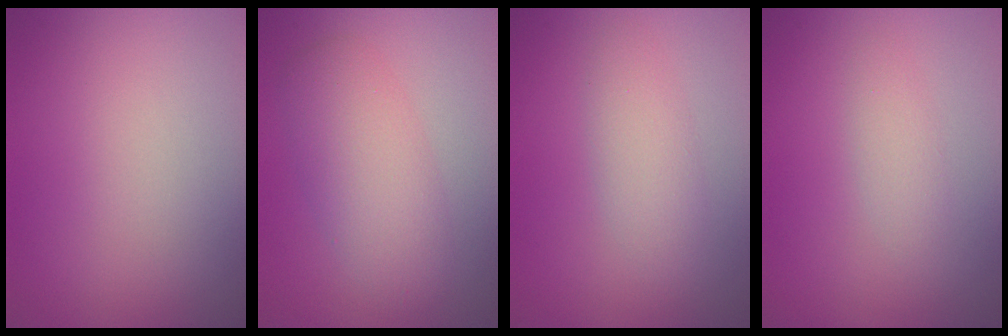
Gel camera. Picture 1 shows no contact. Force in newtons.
{"total": 4.1, "press": 4.1, "slide": 0.1}
{"total": 2.3, "press": 2.3, "slide": 0.1}
{"total": 1.3, "press": 1.3, "slide": 0.0}